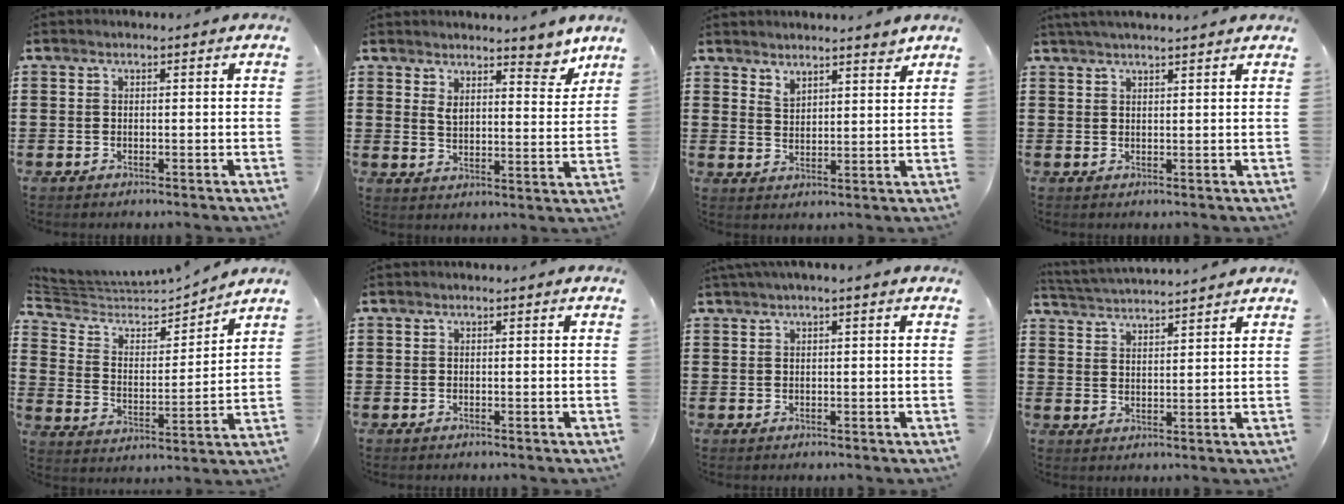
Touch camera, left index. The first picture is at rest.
{"total": 5.5, "force": [4.5, 1.8, 2.5], "torque": [-0.042, -0.022, 0.074]}
{"total": 3.6, "force": [3.4, 0.9, 0.6], "torque": [-0.022, -0.005, 0.063]}
{"total": 1.9, "force": [1.8, -0.4, 0.5], "torque": [-0.012, 0.000, 0.035]}
{"total": 4.8, "force": [4.3, 1.7, 1.4], "torque": [-0.057, -0.033, 0.067]}
{"total": 0.0}
{"total": 1.2, "force": [0.6, -0.2, 1.0], "torque": [-0.020, -0.002, 0.012]}
{"total": 3.1, "force": [3.1, -0.6, 0.0], "torque": [-0.012, -0.020, 0.052]}